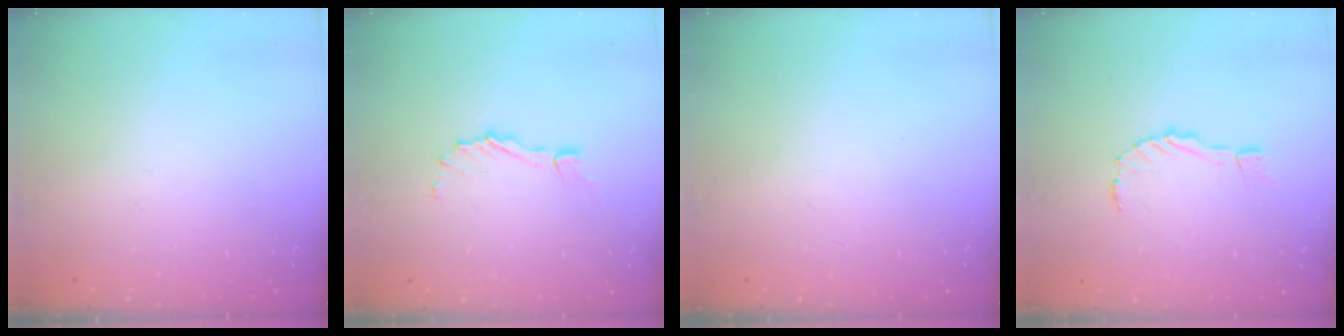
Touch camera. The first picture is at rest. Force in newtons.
{"total": 5.4, "press": 5.4, "slide": 0.3}
{"total": 0.0}
{"total": 0.6, "press": 0.6, "slide": 0.2}